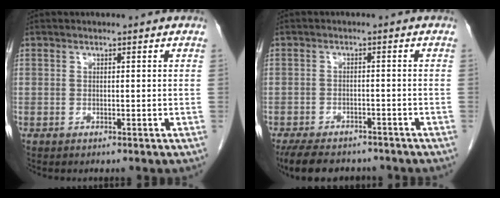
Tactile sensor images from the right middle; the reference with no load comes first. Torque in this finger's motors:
{"motor_torque": [0.75, -0.57, 0.18, 0.04]}